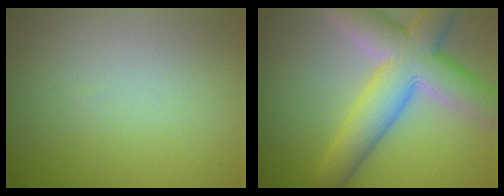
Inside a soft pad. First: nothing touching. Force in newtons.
{"total": 8.8, "press": 8.7, "slide": 0.7}